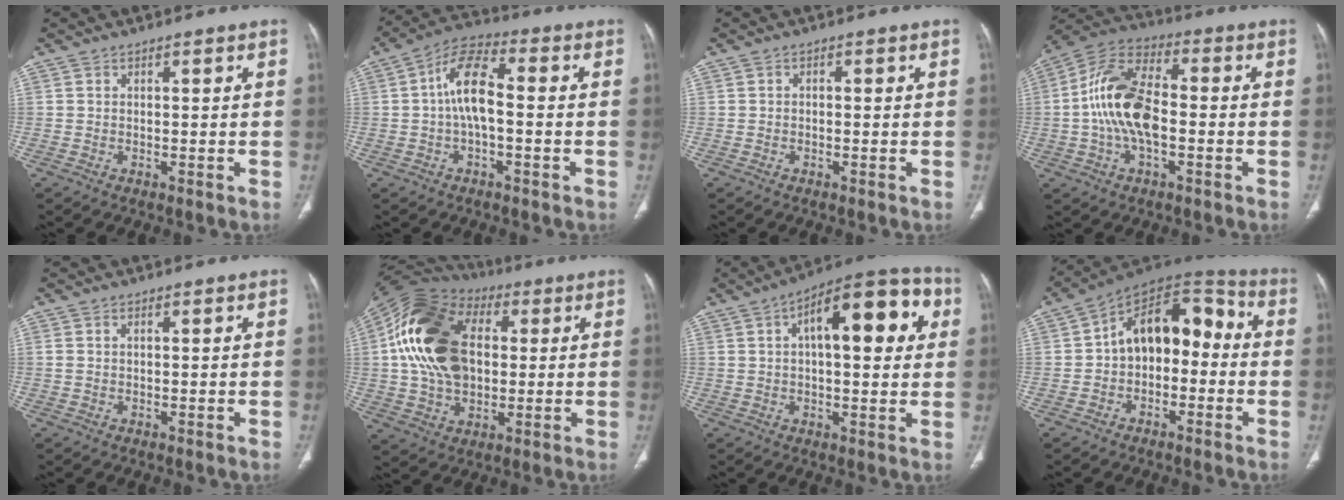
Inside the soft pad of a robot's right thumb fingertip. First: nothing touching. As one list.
[{"total": 9.5, "force": [-0.3, 4.3, 8.4], "torque": [-0.162, 0.031, -0.014]}, {"total": 0.6, "force": [-0.1, 0.4, 0.4], "torque": [-0.004, 0.001, -0.006]}, {"total": 15.0, "force": [-1.3, 7.9, 12.6], "torque": [-0.246, 0.034, -0.031]}, {"total": 1.1, "force": [0.3, 0.6, 0.8], "torque": [-0.025, 0.011, 0.014]}, {"total": 22.8, "force": [3.1, 15.3, 16.7], "torque": [-0.311, 0.010, 0.052]}, {"total": 18.8, "force": [5.2, 7.9, 16.3], "torque": [-0.196, 0.027, 0.065]}, {"total": 14.6, "force": [-0.5, 9.6, 10.9], "torque": [-0.121, 0.057, -0.025]}]